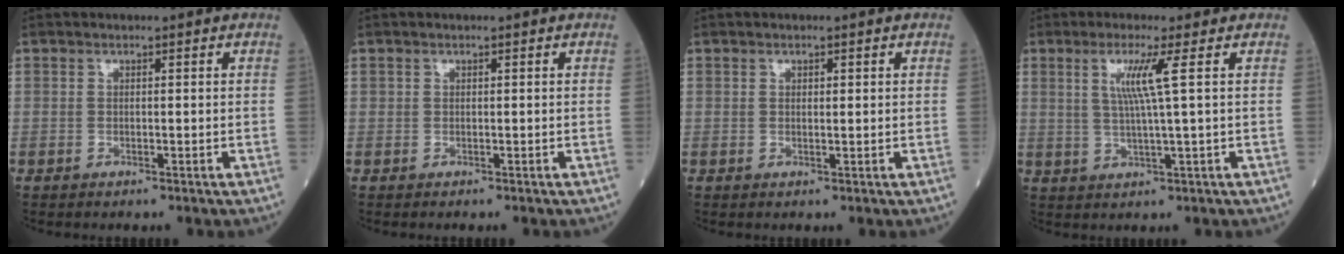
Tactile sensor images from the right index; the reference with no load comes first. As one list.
[{"total": 0.0}, {"total": 0.9, "force": [0.3, 0.3, 0.7], "torque": [-0.012, -0.001, 0.006]}, {"total": 5.1, "force": [1.5, -1.2, 4.7], "torque": [-0.094, -0.003, 0.031]}]